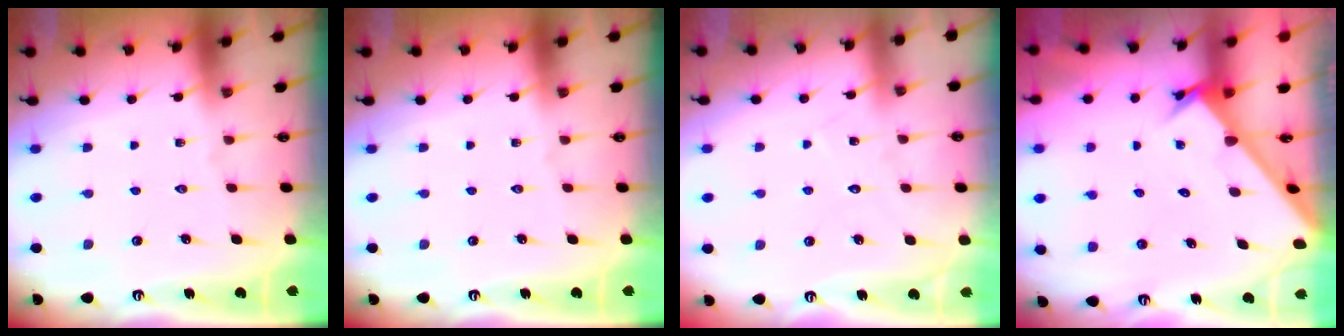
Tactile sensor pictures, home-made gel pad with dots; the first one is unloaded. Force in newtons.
{"total": 0.0}
{"total": 6.4, "press": 6.4, "slide": 0.4}
{"total": 2.5, "press": 2.5, "slide": 0.2}